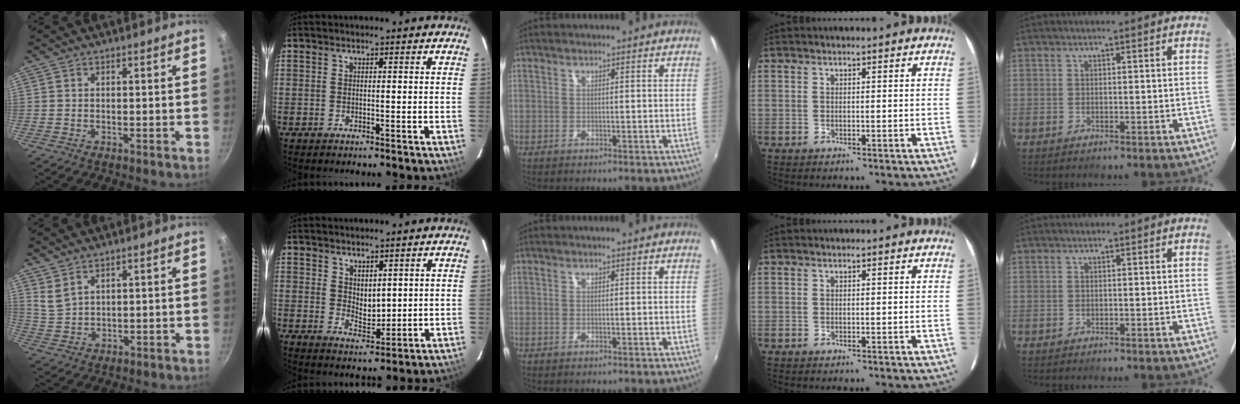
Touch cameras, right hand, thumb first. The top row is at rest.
{"thumb": {"total": 3.2, "force": [2.5, 1.4, 1.5], "torque": [-0.026, -0.014, 0.061]}, "index": {"total": 4.2, "force": [2.6, 2.4, 2.2], "torque": [-0.031, -0.002, 0.052]}}